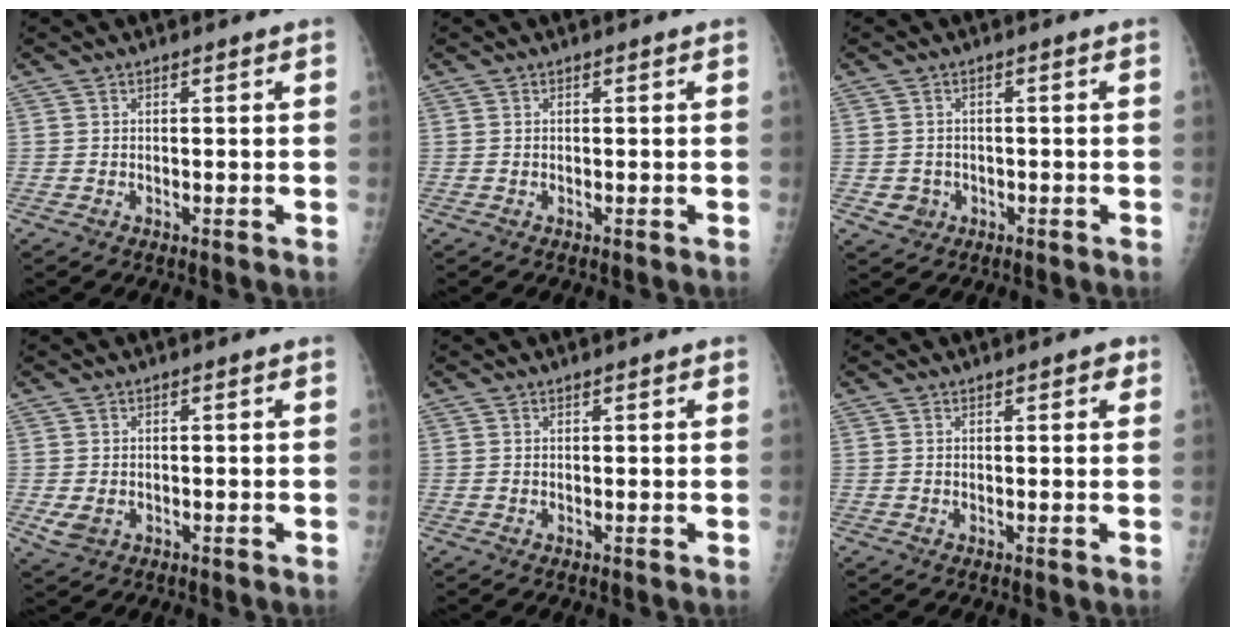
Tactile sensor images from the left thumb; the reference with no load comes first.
{"total": 0.0}
{"total": 2.7, "force": [-0.7, 2.5, 0.6], "torque": [0.003, 0.006, -0.005]}
{"total": 2.7, "force": [-0.4, 2.1, 1.7], "torque": [-0.034, -0.005, 0.000]}
{"total": 0.9, "force": [0.6, 0.3, 0.6], "torque": [-0.007, -0.001, 0.008]}
{"total": 2.0, "force": [1.2, 0.9, 1.3], "torque": [-0.007, -0.002, 0.013]}